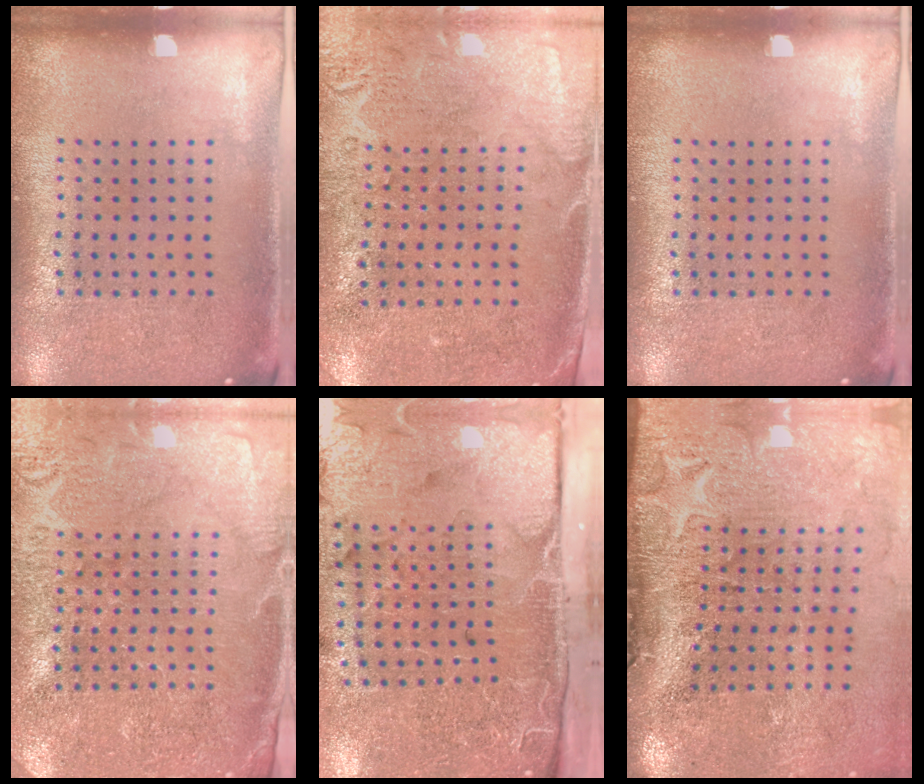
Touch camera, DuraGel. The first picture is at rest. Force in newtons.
{"total": 2.8, "press": 2.3, "slide": 1.5}
{"total": 0.0}
{"total": 3.5, "press": 3.4, "slide": 0.6}
{"total": 5.1, "press": 4.0, "slide": 3.1}
{"total": 5.0, "press": 4.0, "slide": 3.1}